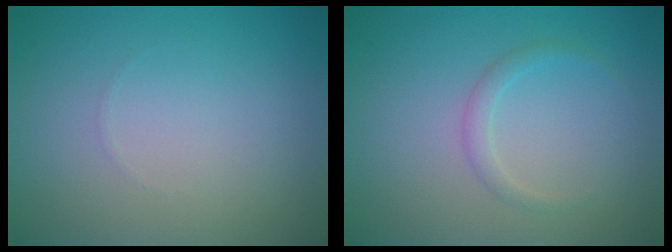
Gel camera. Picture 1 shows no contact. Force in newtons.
{"total": 1.2, "press": 1.2, "slide": 0.1}